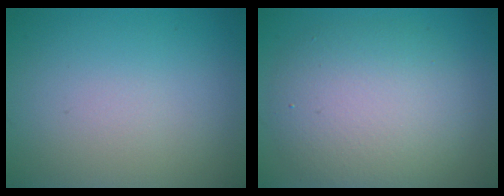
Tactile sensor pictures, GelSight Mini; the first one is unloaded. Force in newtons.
{"total": 6.8, "press": 6.7, "slide": 0.6}